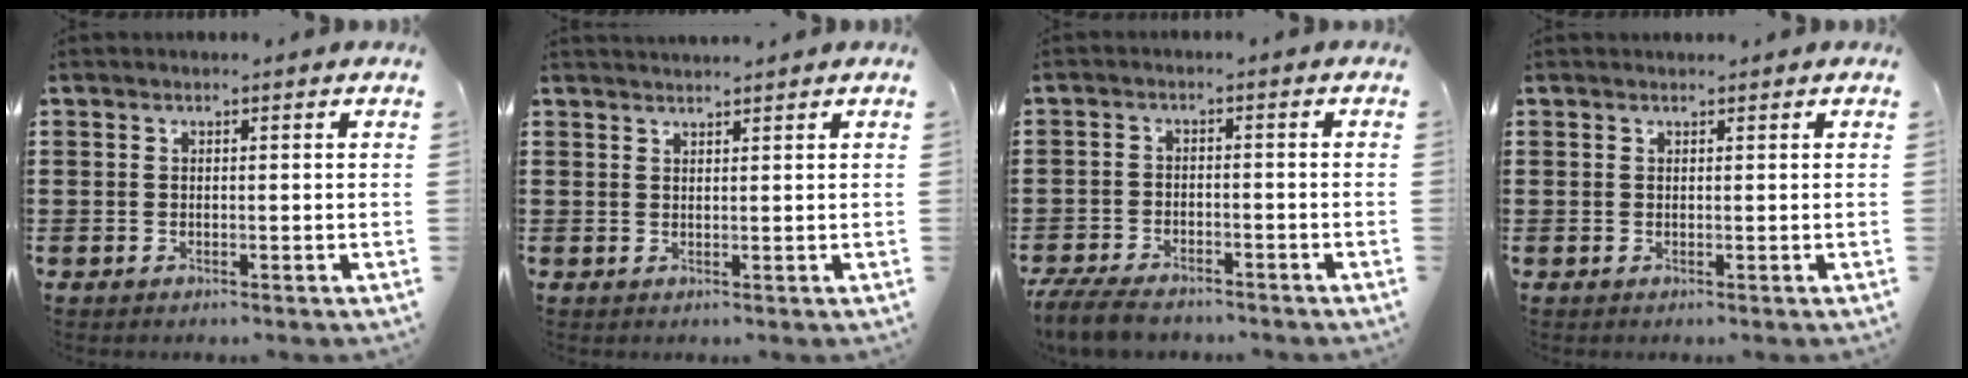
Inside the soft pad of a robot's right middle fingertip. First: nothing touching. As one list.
[{"total": 1.4, "force": [1.4, 0.0, 0.0], "torque": [-0.003, 0.000, 0.026]}, {"total": 4.9, "force": [-4.5, 1.3, 1.6], "torque": [-0.045, -0.002, -0.092]}, {"total": 0.6, "force": [0.5, 0.3, 0.0], "torque": [0.008, -0.003, 0.008]}]